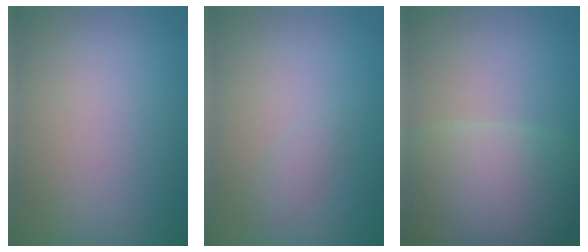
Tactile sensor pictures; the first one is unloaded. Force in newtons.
{"total": 1.0, "press": 1.0, "slide": 0.1}
{"total": 9.6, "press": 9.6, "slide": 0.7}